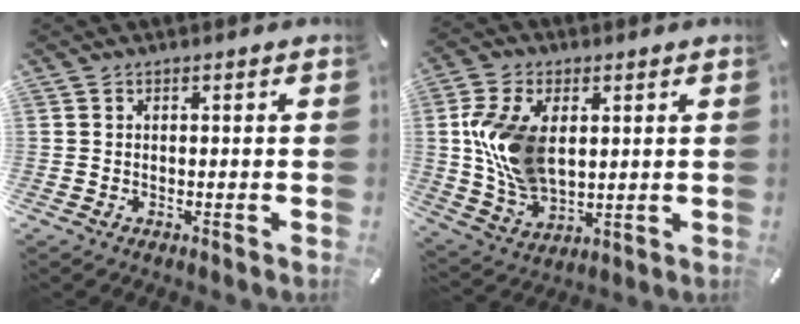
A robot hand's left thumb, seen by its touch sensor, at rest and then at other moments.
{"total": 14.5, "force": [2.5, 9.8, 10.4], "torque": [-0.240, 0.001, 0.044]}